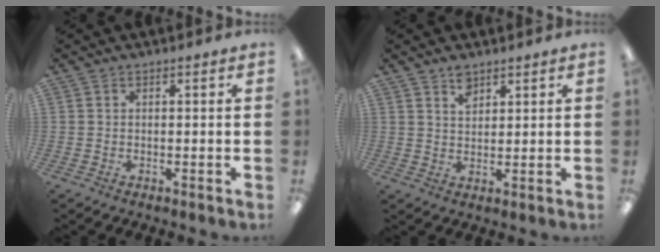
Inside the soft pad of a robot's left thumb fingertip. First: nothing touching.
{"total": 3.9, "force": [2.9, 2.0, 1.6], "torque": [-0.021, -0.010, 0.052]}